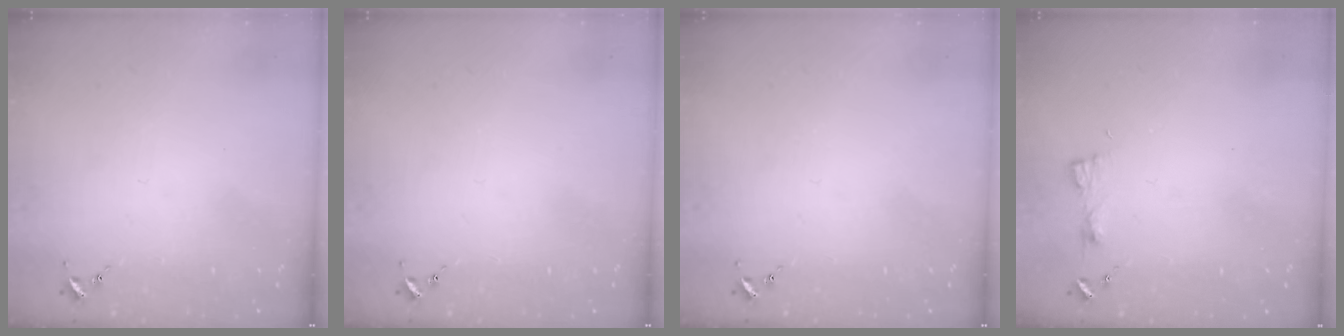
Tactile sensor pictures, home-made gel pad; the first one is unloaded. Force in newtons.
{"total": 0.0}
{"total": 0.0}
{"total": 2.9, "press": 2.8, "slide": 0.3}